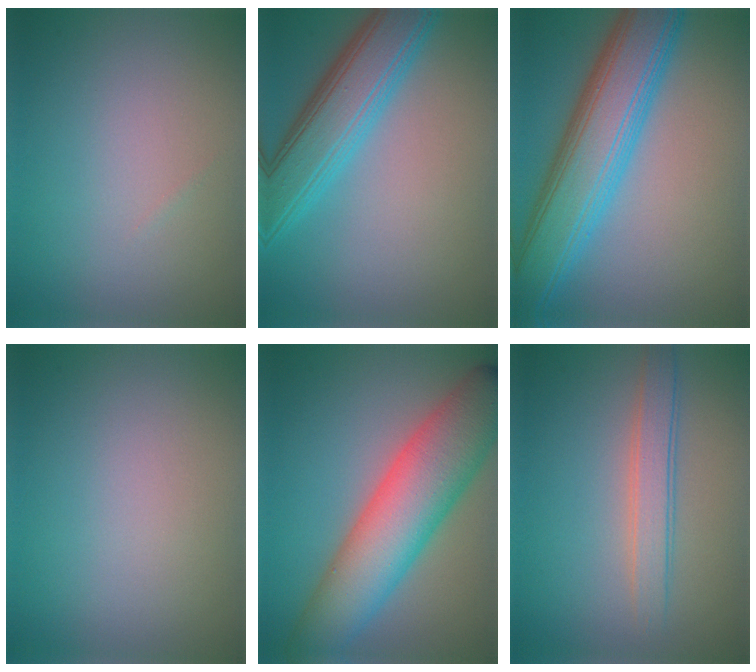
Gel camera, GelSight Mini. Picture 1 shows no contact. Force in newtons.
{"total": 7.0, "press": 7.0, "slide": 0.2}
{"total": 9.2, "press": 9.2, "slide": 0.2}
{"total": 0.0}
{"total": 9.9, "press": 9.9, "slide": 0.2}
{"total": 2.7, "press": 2.7, "slide": 0.0}